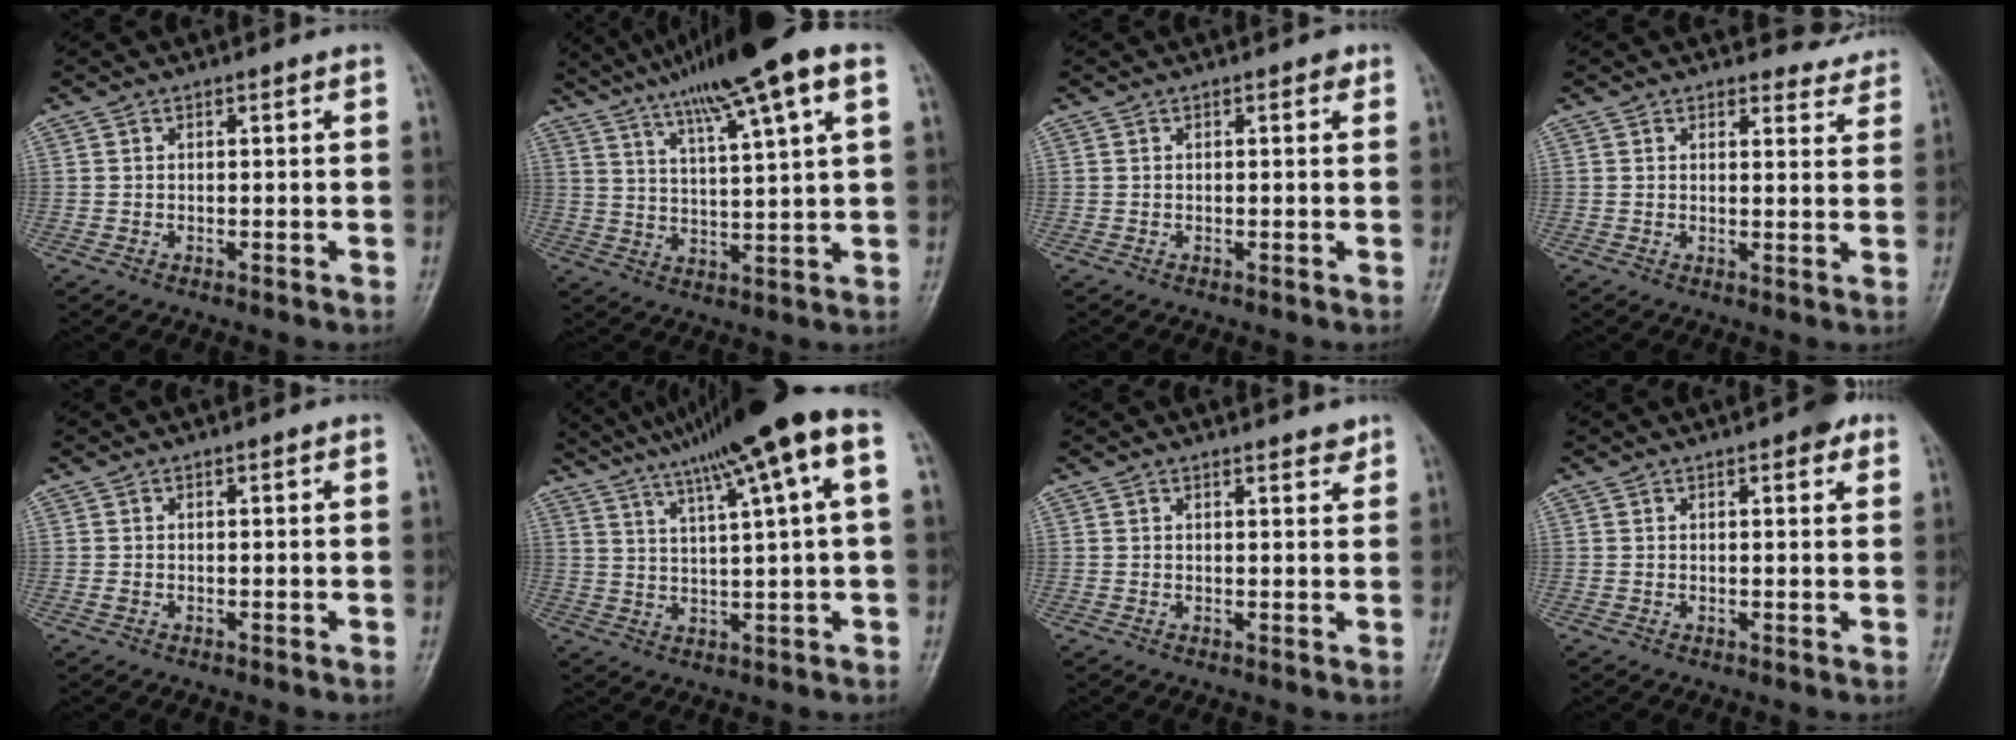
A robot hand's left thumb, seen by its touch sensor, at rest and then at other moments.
{"total": 16.4, "force": [9.8, 1.3, 13.1], "torque": [-0.212, -0.005, 0.158]}
{"total": 1.0, "force": [0.5, 0.6, 0.6], "torque": [-0.001, 0.000, 0.001]}
{"total": 4.2, "force": [3.9, 1.5, -0.3], "torque": [0.028, -0.032, 0.035]}
{"total": 0.7, "force": [0.1, 0.4, 0.5], "torque": [-0.008, 0.004, 0.003]}
{"total": 16.3, "force": [8.6, 0.8, 13.9], "torque": [-0.218, 0.017, 0.130]}
{"total": 2.2, "force": [1.9, 0.7, 0.9], "torque": [-0.002, -0.013, 0.024]}
{"total": 3.7, "force": [2.1, 1.4, 2.7], "torque": [-0.027, -0.004, 0.022]}